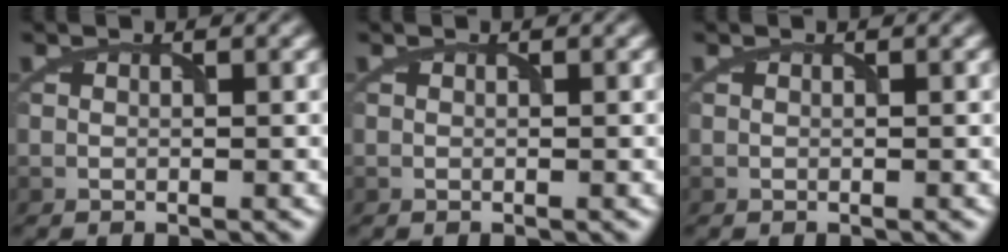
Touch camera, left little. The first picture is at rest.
{"total": 0.0}
{"total": 0.0}